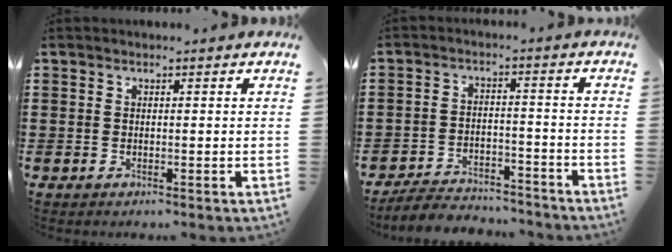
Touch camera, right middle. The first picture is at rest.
{"total": 5.1, "force": [-5.0, 0.9, 0.7], "torque": [-0.018, 0.009, -0.103]}